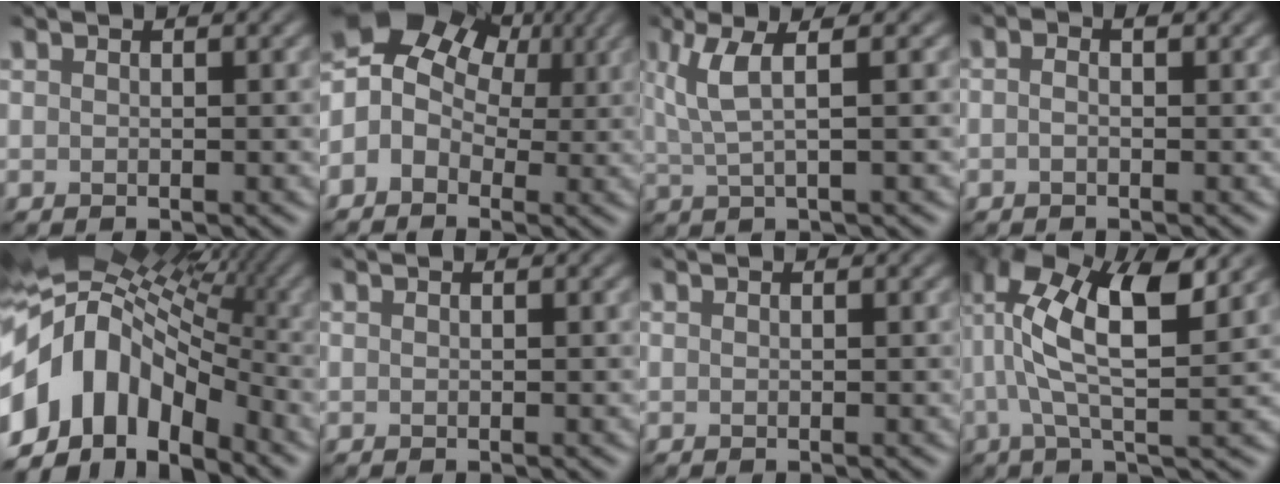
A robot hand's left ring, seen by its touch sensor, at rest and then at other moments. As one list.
[{"total": 6.6, "force": [1.0, 5.2, 3.9], "torque": [-0.058, 0.019, 0.000]}, {"total": 3.7, "force": [1.2, 0.7, 3.4], "torque": [-0.068, 0.002, 0.026]}, {"total": 1.3, "force": [-0.2, 0.6, 1.1], "torque": [-0.021, -0.002, -0.010]}, {"total": 12.1, "force": [-4.0, 7.8, 8.4], "torque": [-0.153, 0.012, -0.081]}, {"total": 0.0}, {"total": 0.0}, {"total": 10.1, "force": [3.2, 3.1, 9.1], "torque": [-0.177, 0.021, 0.052]}]